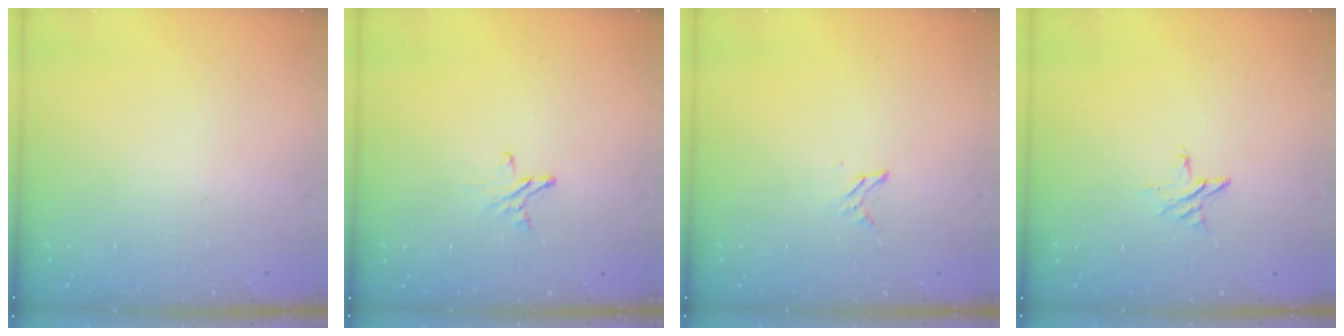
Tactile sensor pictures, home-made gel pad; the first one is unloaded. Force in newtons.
{"total": 4.0, "press": 4.0, "slide": 0.3}
{"total": 2.9, "press": 2.9, "slide": 0.3}
{"total": 4.7, "press": 4.7, "slide": 0.5}